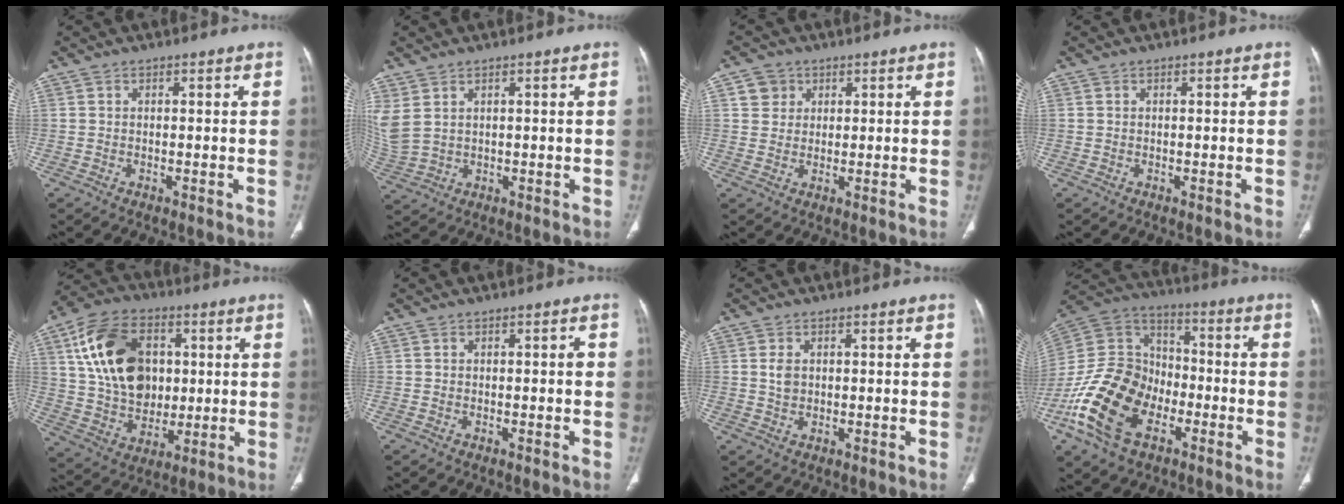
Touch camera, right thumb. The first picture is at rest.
{"total": 6.2, "force": [2.6, 3.8, 4.1], "torque": [-0.107, 0.000, 0.066]}
{"total": 3.3, "force": [1.4, 3.0, 0.4], "torque": [0.011, -0.005, 0.021]}
{"total": 0.0}
{"total": 19.2, "force": [4.5, 13.8, 12.6], "torque": [-0.195, -0.001, 0.086]}
{"total": 1.0, "force": [-0.2, 0.3, 0.9], "torque": [-0.012, 0.006, -0.003]}
{"total": 2.2, "force": [0.3, 1.6, 1.5], "torque": [-0.027, -0.003, 0.008]}
{"total": 21.2, "force": [-8.7, 13.3, 14.0], "torque": [-0.255, 0.052, -0.162]}